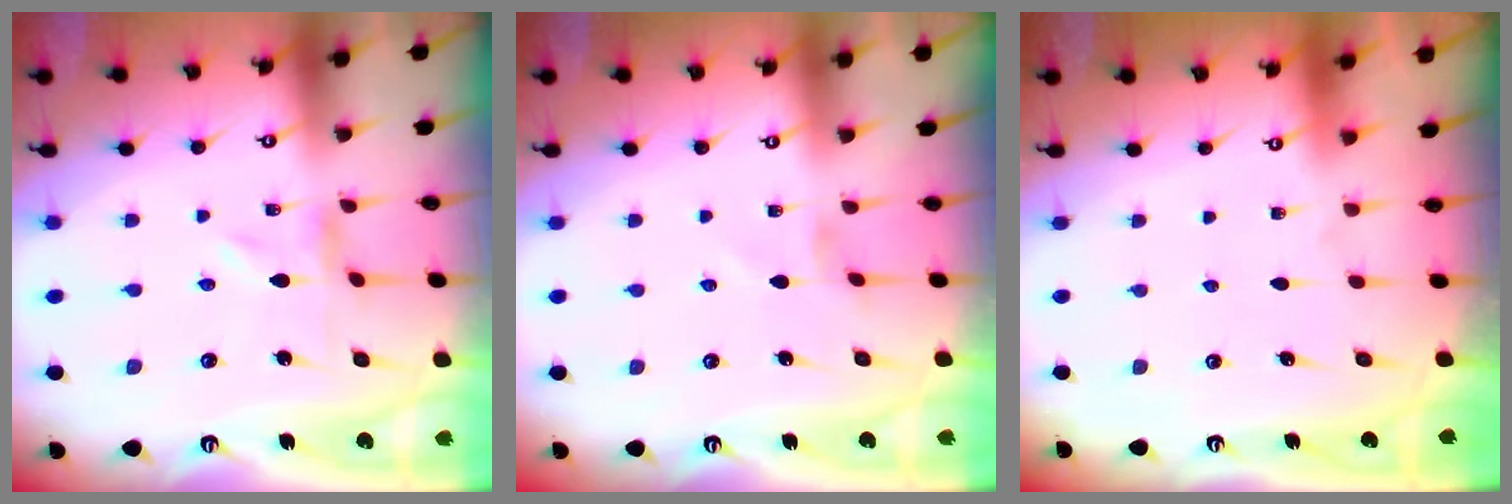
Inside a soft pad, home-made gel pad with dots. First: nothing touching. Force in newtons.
{"total": 1.0, "press": 1.0, "slide": 0.2}
{"total": 1.6, "press": 1.6, "slide": 0.1}